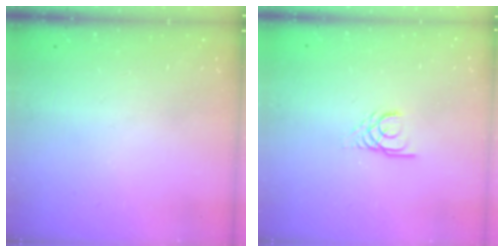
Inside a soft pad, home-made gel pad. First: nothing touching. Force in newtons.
{"total": 1.3, "press": 1.3, "slide": 0.2}